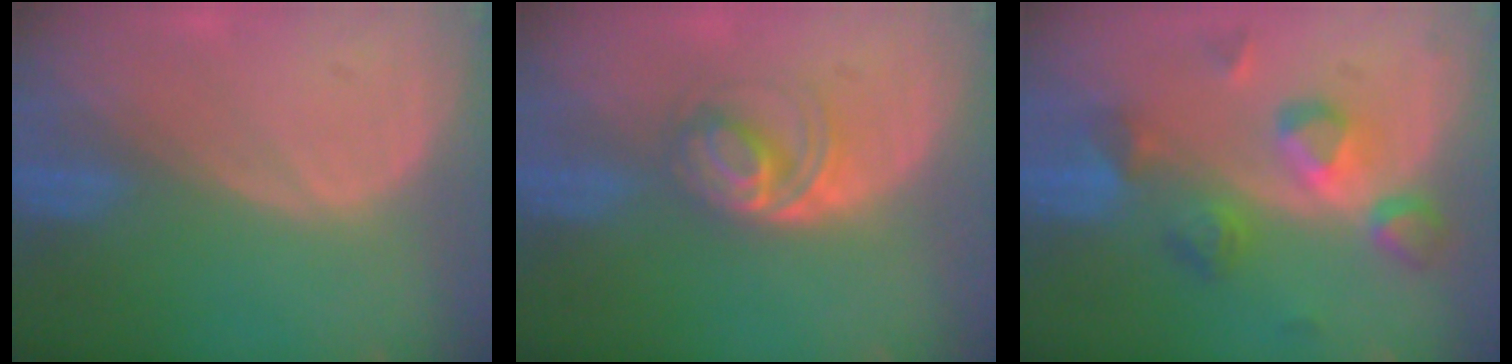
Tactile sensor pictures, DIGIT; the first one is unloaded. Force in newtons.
{"total": 5.2, "press": 5.0, "slide": 1.2}
{"total": 7.5, "press": 7.4, "slide": 0.8}